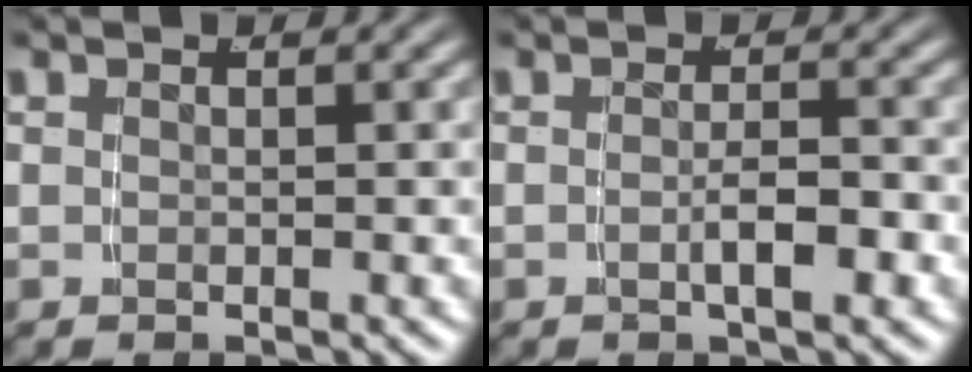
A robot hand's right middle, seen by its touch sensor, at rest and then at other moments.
{"total": 2.0, "force": [-1.1, -0.2, 1.7], "torque": [-0.021, -0.004, -0.017]}